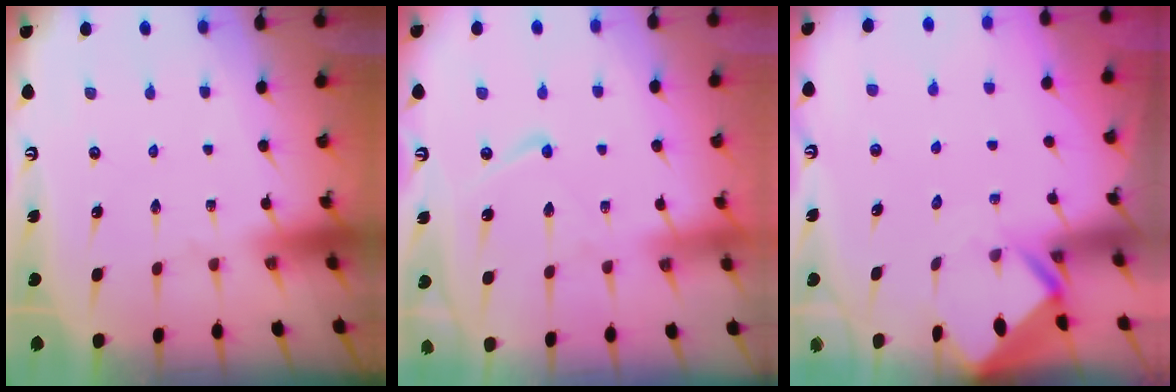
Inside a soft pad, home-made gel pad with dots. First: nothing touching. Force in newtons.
{"total": 9.1, "press": 9.0, "slide": 0.9}
{"total": 3.5, "press": 3.4, "slide": 0.3}